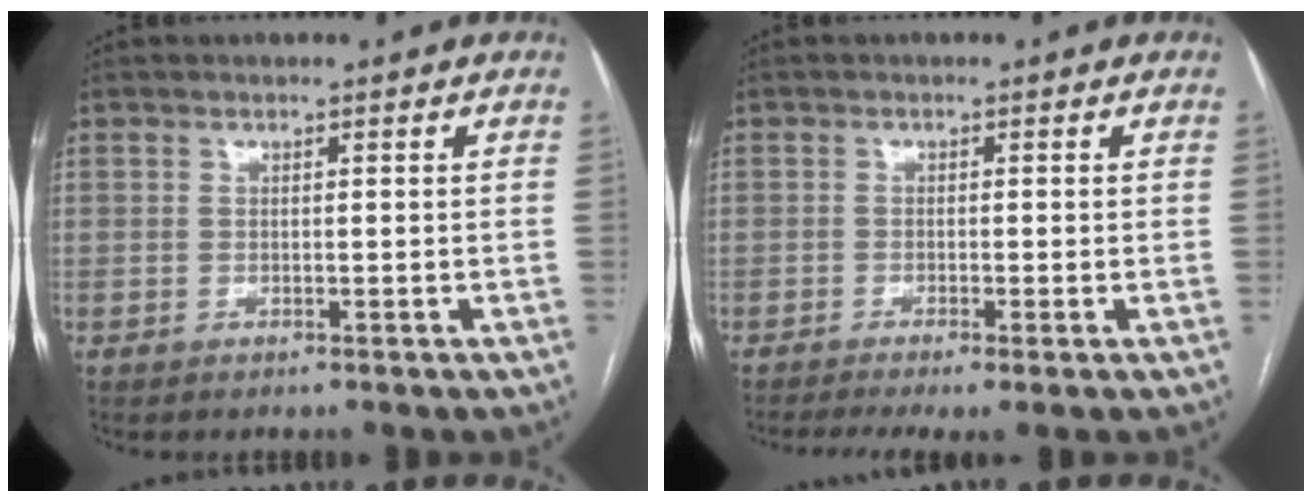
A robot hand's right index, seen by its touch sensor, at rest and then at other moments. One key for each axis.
{"total": 4.8, "fx": -3.2, "fy": 0.5, "fz": 3.6, "tx": -0.059, "ty": -0.012, "tz": -0.054}